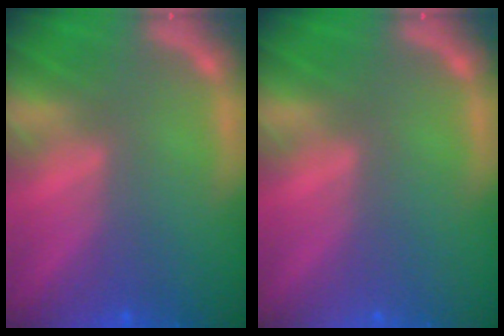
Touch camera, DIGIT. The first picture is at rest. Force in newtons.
{"total": 0.0}